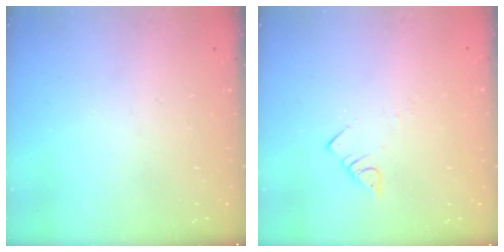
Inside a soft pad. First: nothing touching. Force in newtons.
{"total": 2.8, "press": 2.8, "slide": 0.2}